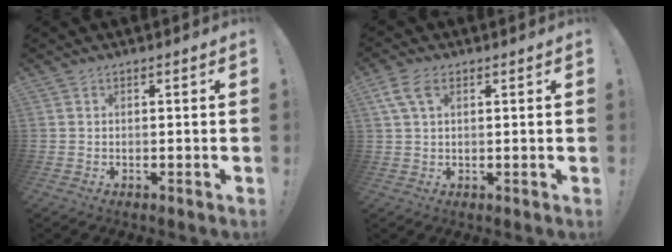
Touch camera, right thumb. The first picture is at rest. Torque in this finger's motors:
{"motor_torque": [0.01, 0.01, 0.29, -0.19, 0.00]}